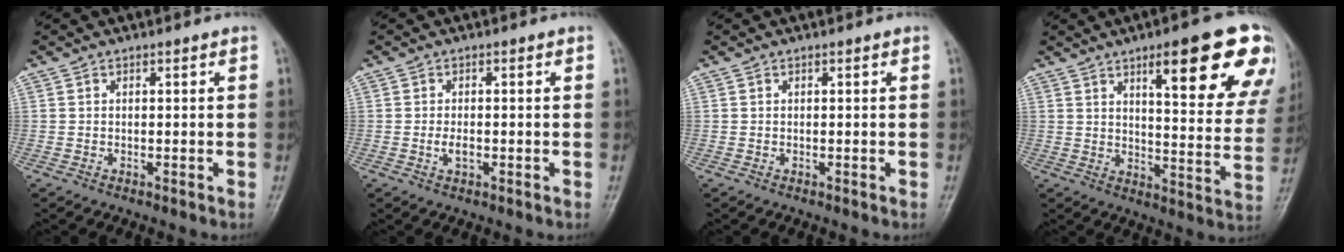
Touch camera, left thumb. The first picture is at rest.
{"total": 2.3, "force": [-0.6, 1.2, 1.8], "torque": [-0.033, 0.000, -0.012]}
{"total": 0.0}
{"total": 21.5, "force": [11.3, 5.5, 17.4], "torque": [-0.188, -0.040, 0.152]}